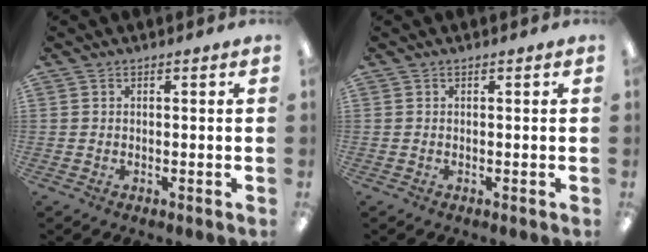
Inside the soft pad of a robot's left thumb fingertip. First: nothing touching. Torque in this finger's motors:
{"motor_torque": [-0.01, -0.01, 0.00, 0.00, 0.00]}